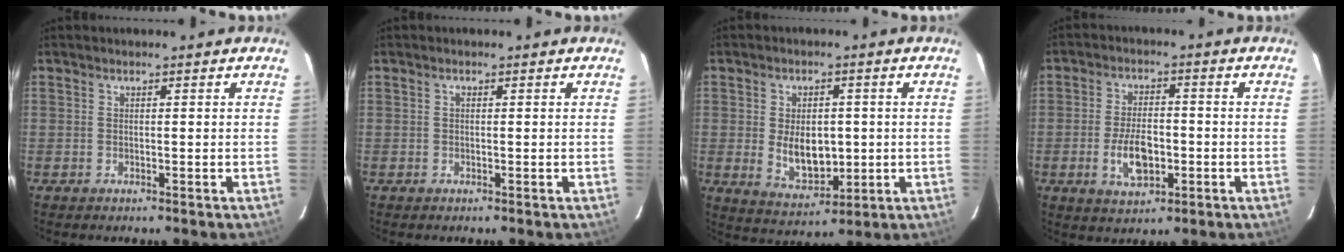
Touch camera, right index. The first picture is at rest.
{"total": 0.0}
{"total": 8.8, "force": [-0.4, 5.5, 6.9], "torque": [-0.129, -0.008, 0.009]}
{"total": 8.3, "force": [-2.4, 4.4, 6.6], "torque": [-0.130, 0.001, -0.036]}